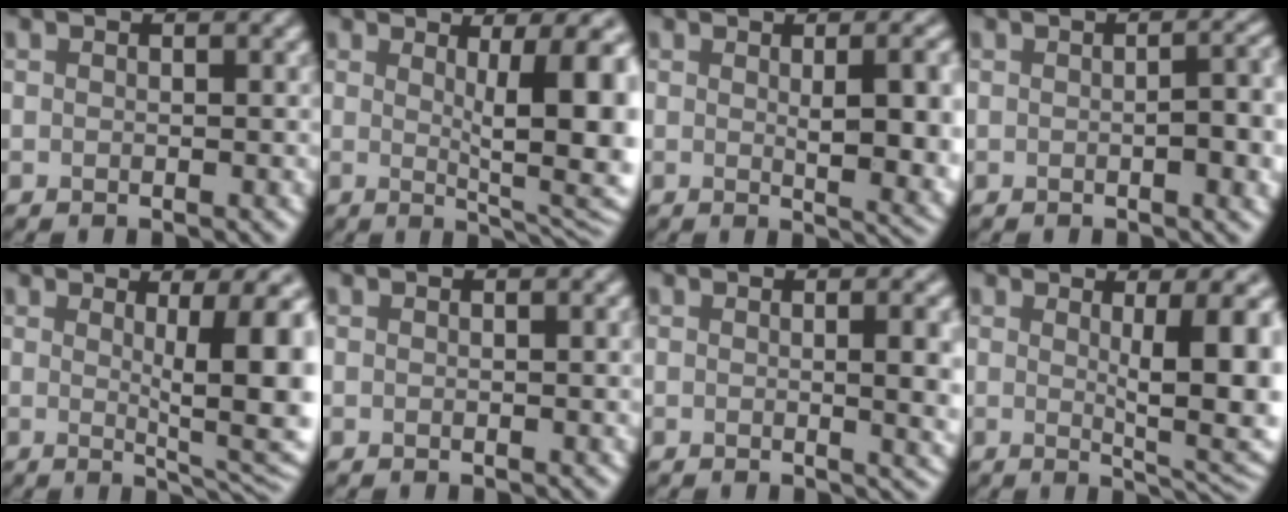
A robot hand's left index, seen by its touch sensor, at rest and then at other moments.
{"total": 8.7, "force": [1.6, 2.1, 8.3], "torque": [-0.102, -0.009, 0.026]}
{"total": 8.4, "force": [0.6, 2.9, 7.8], "torque": [-0.078, 0.000, 0.014]}
{"total": 4.6, "force": [-0.2, 1.5, 4.4], "torque": [-0.045, 0.003, 0.001]}
{"total": 8.7, "force": [1.3, 2.1, 8.3], "torque": [-0.099, -0.007, 0.021]}
{"total": 0.8, "force": [0.1, 0.2, 0.7], "torque": [-0.007, 0.003, 0.000]}
{"total": 5.5, "force": [0.3, 1.9, 5.2], "torque": [-0.044, 0.002, 0.006]}
{"total": 7.9, "force": [1.1, 2.1, 7.5], "torque": [-0.091, -0.009, 0.021]}